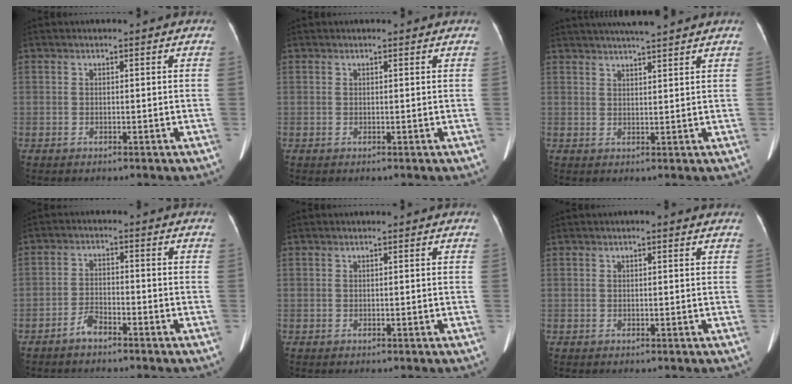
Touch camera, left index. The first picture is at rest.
{"total": 0.5, "force": [0.5, 0.2, 0.1], "torque": [-0.005, 0.000, 0.005]}
{"total": 8.1, "force": [7.2, 0.0, 3.7], "torque": [-0.061, 0.025, 0.098]}
{"total": 3.0, "force": [-2.4, 0.9, 1.5], "torque": [-0.033, 0.002, -0.046]}
{"total": 0.0}
{"total": 0.8, "force": [0.4, 0.3, 0.6], "torque": [-0.014, 0.008, 0.001]}